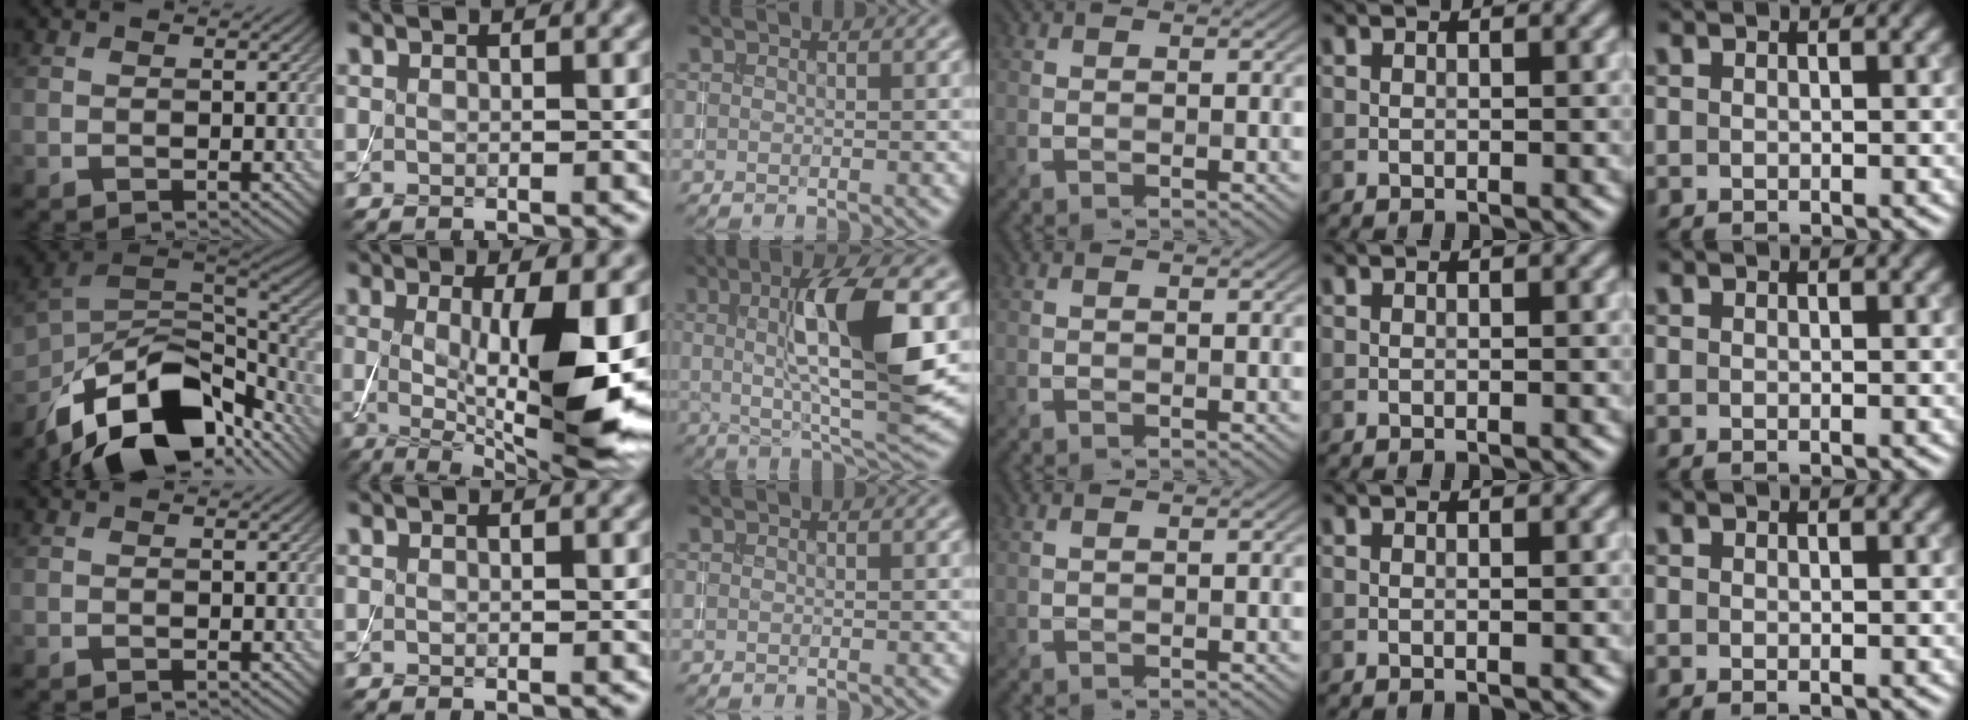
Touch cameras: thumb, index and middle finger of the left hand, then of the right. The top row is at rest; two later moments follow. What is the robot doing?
{"motion": "assemble", "object": "toy tower of hanoi"}